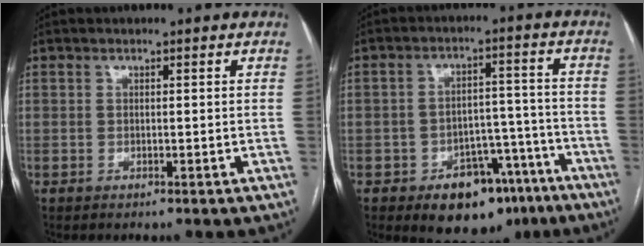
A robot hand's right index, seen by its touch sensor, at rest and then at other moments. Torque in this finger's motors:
{"motor_torque": [0.38, -0.41, 0.24, 0.01]}